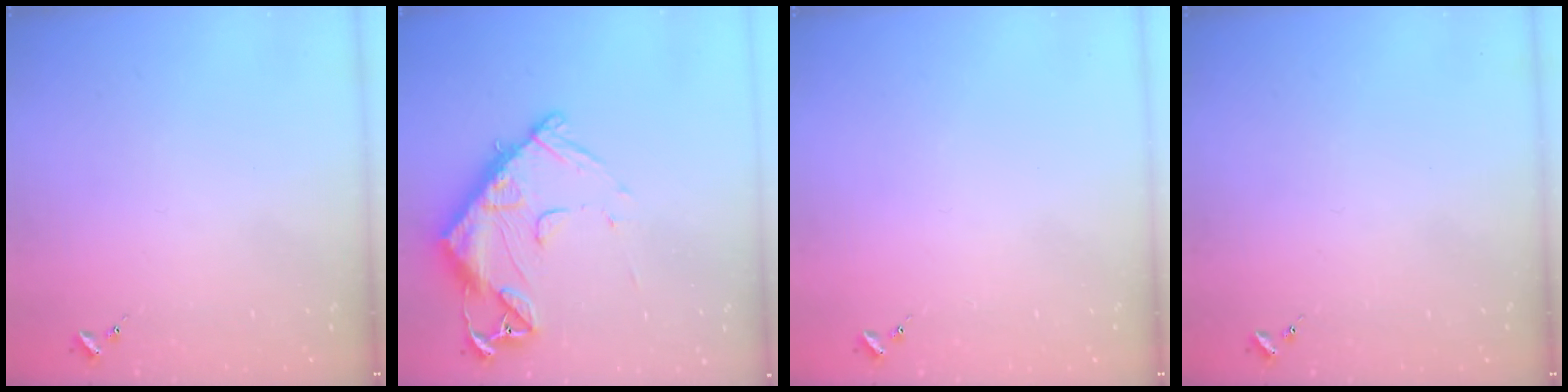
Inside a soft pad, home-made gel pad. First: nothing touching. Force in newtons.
{"total": 15.0, "press": 14.9, "slide": 1.6}
{"total": 0.0}
{"total": 0.0}